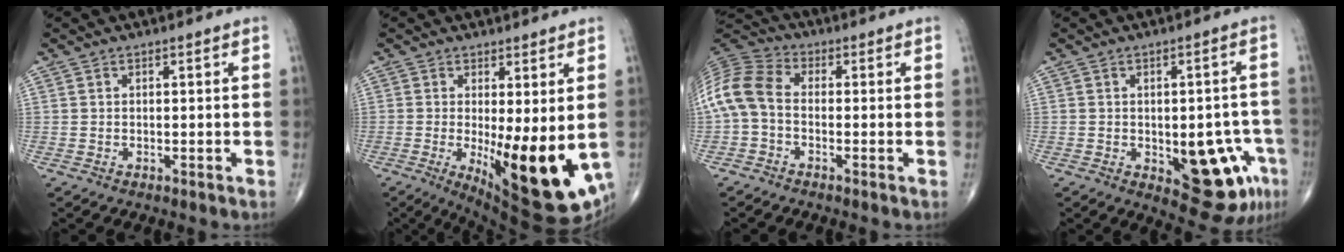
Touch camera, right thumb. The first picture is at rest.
{"total": 15.9, "force": [-2.4, 4.9, 14.9], "torque": [-0.202, -0.035, -0.015]}
{"total": 10.0, "force": [-1.2, 6.5, 7.5], "torque": [-0.157, 0.028, -0.041]}
{"total": 12.9, "force": [-4.2, 6.0, 10.6], "torque": [-0.088, 0.014, -0.040]}